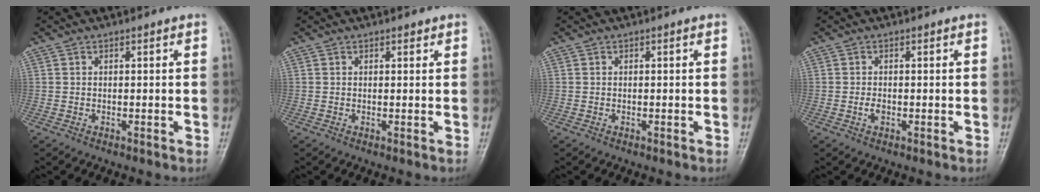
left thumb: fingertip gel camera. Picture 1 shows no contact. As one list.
[{"total": 0.8, "force": [0.7, 0.4, 0.3], "torque": [0.001, -0.004, 0.007]}, {"total": 0.0}, {"total": 1.3, "force": [-0.3, 0.8, 0.9], "torque": [-0.016, -0.001, -0.005]}]